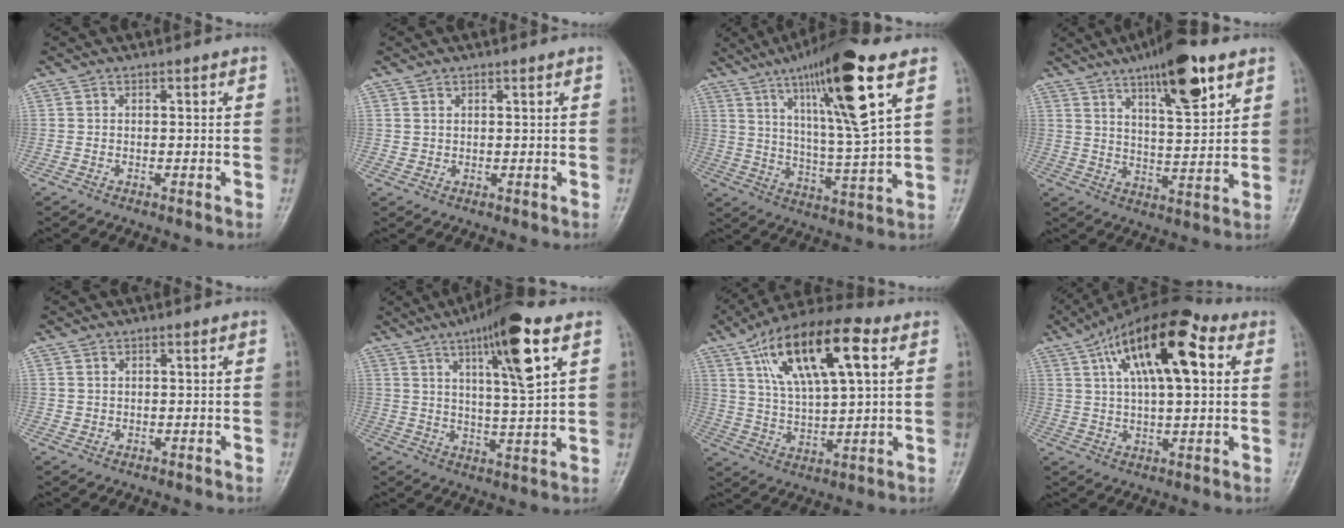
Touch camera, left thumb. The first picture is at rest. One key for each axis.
{"total": 1.1, "fx": 0.8, "fy": 0.7, "fz": 0.2, "tx": 0.009, "ty": -0.005, "tz": 0.012}
{"total": 18.7, "fx": 9.1, "fy": 2.3, "fz": 16.2, "tx": -0.270, "ty": -0.036, "tz": 0.158}
{"total": 14.7, "fx": 8.6, "fy": 4.1, "fz": 11.2, "tx": -0.155, "ty": -0.038, "tz": 0.137}
{"total": 1.1, "fx": 0.7, "fy": 0.7, "fz": 0.2, "tx": 0.009, "ty": -0.005, "tz": 0.012}
{"total": 14.2, "fx": 6.7, "fy": 2.4, "fz": 12.3, "tx": -0.196, "ty": -0.023, "tz": 0.109}
{"total": 18.6, "fx": 7.7, "fy": 6.9, "fz": 15.4, "tx": -0.255, "ty": -0.003, "tz": 0.135}
{"total": 18.2, "fx": 6.3, "fy": 7.4, "fz": 15.3, "tx": -0.238, "ty": 0.011, "tz": 0.095}